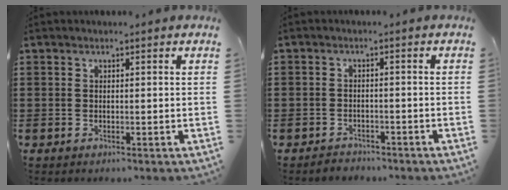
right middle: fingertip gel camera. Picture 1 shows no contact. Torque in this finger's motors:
{"motor_torque": [0.06, 0.02, -0.58, -0.20]}